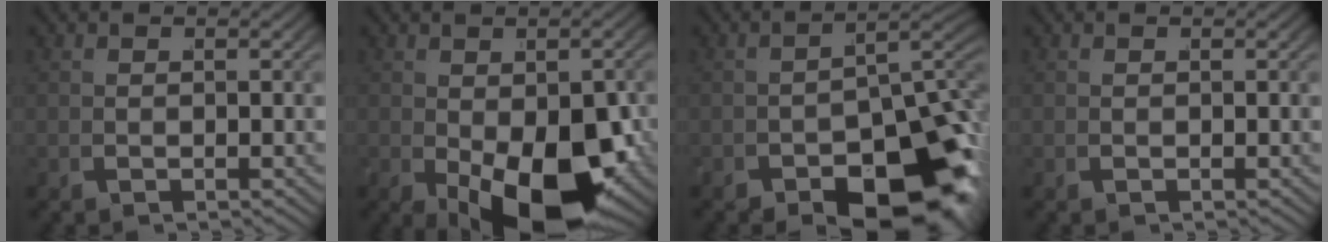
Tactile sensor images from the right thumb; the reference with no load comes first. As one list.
[{"total": 11.3, "force": [-2.5, 6.1, 9.1], "torque": [-0.160, -0.050, -0.006]}, {"total": 12.4, "force": [-4.7, 6.4, 9.5], "torque": [-0.114, -0.030, -0.056]}, {"total": 0.0}]